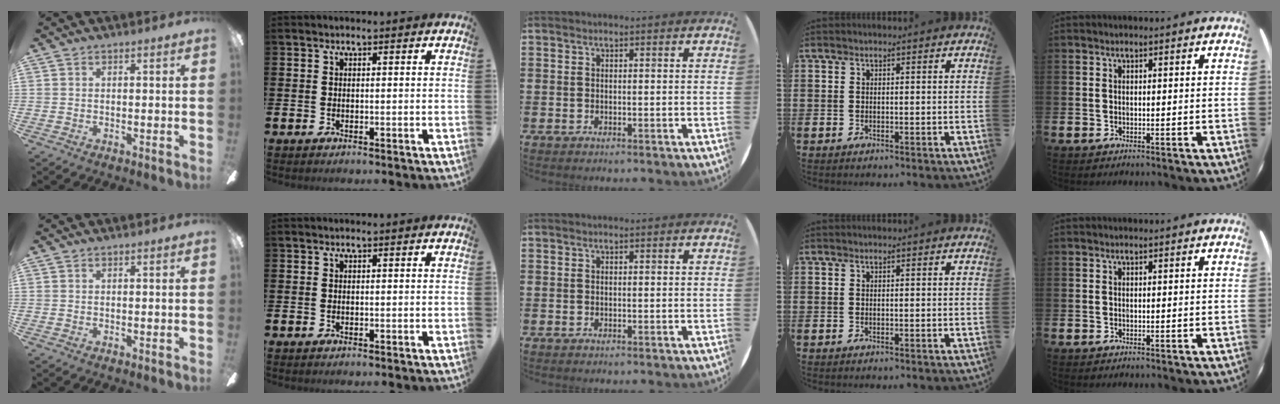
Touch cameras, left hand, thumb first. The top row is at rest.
{}